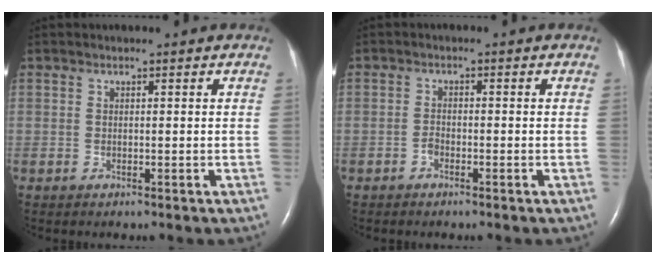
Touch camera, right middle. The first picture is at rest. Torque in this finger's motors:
{"motor_torque": [0.29, -0.27, 0.08, 0.00]}